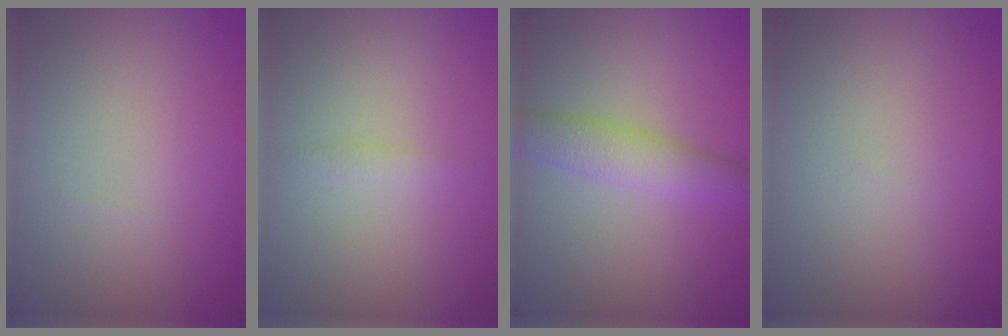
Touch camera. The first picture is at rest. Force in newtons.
{"total": 0.7, "press": 0.7, "slide": 0.1}
{"total": 3.3, "press": 3.3, "slide": 0.1}
{"total": 0.0}